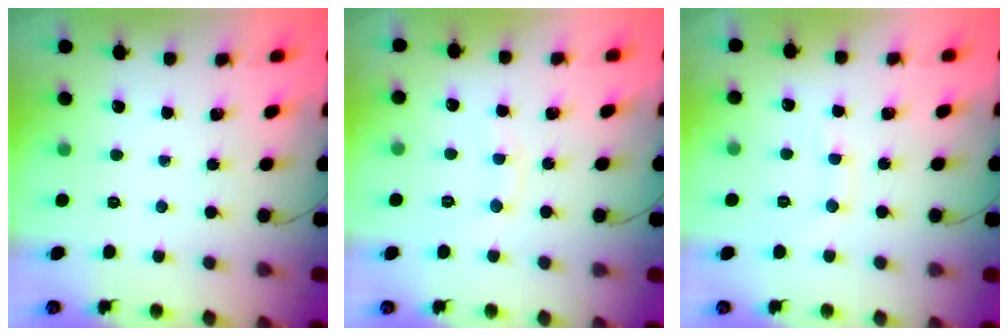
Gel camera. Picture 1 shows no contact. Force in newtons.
{"total": 6.8, "press": 6.7, "slide": 1.6}
{"total": 7.8, "press": 7.7, "slide": 1.5}